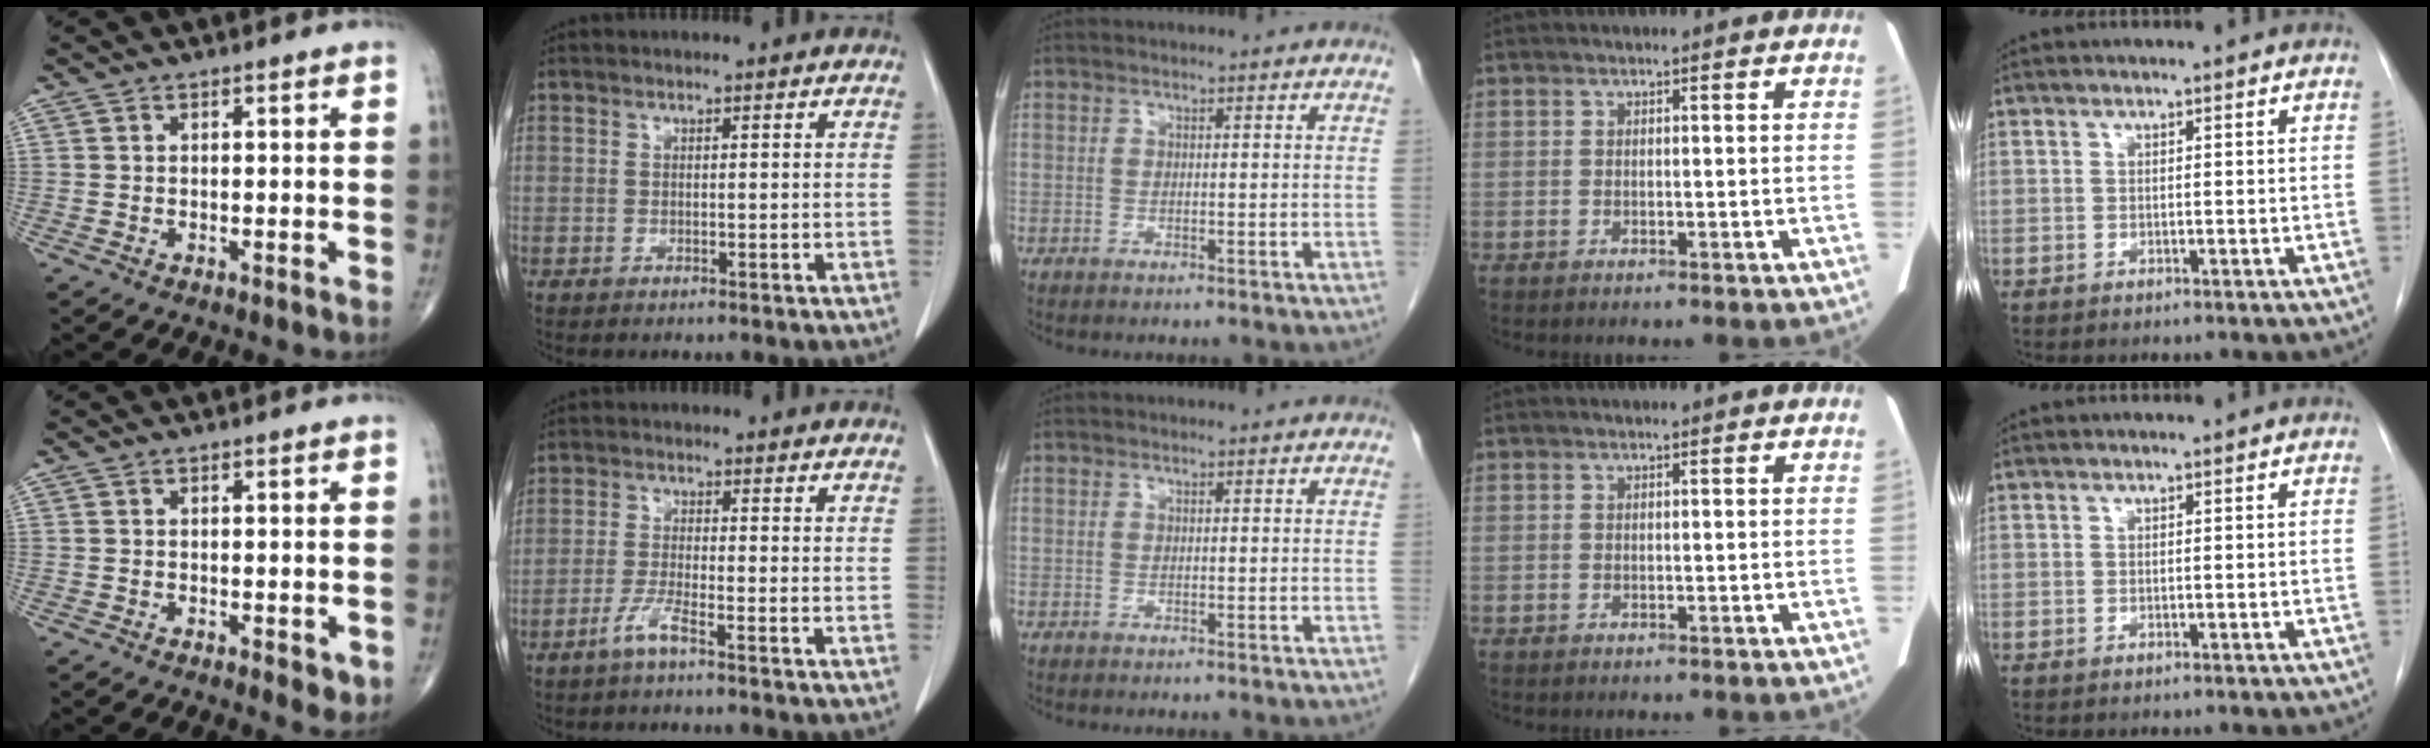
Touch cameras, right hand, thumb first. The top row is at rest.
{"thumb": {"total": 2.6, "force": [-0.4, 1.2, 2.2], "torque": [-0.017, -0.005, -0.004]}, "index": {"total": 3.3, "force": [-2.3, -0.3, 2.4], "torque": [-0.052, -0.004, -0.051]}}